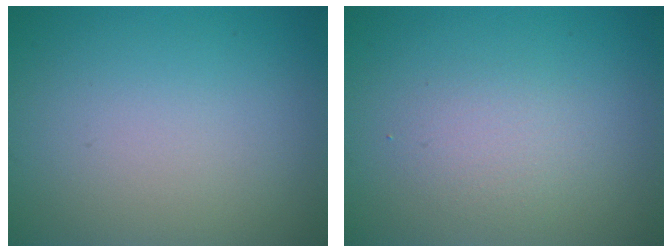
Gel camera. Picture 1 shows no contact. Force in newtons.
{"total": 1.9, "press": 1.9, "slide": 0.1}